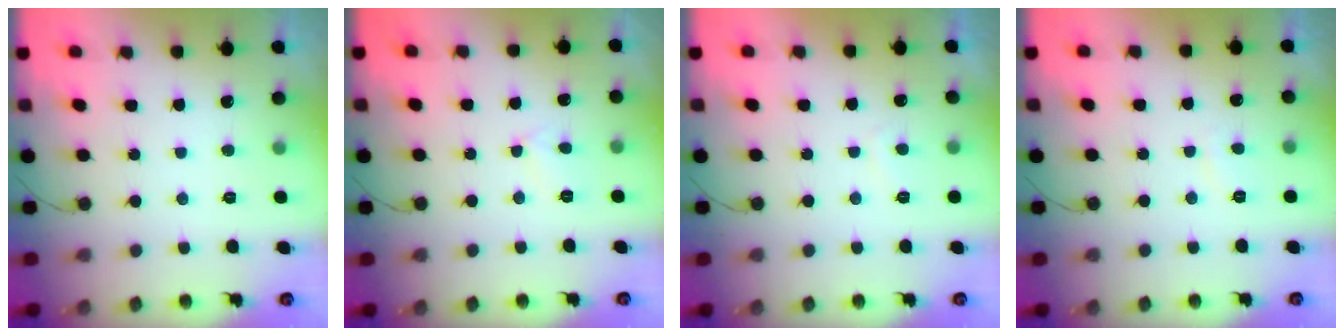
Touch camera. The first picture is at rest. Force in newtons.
{"total": 3.5, "press": 3.5, "slide": 0.4}
{"total": 0.7, "press": 0.5, "slide": 0.5}
{"total": 1.6, "press": 1.5, "slide": 0.6}